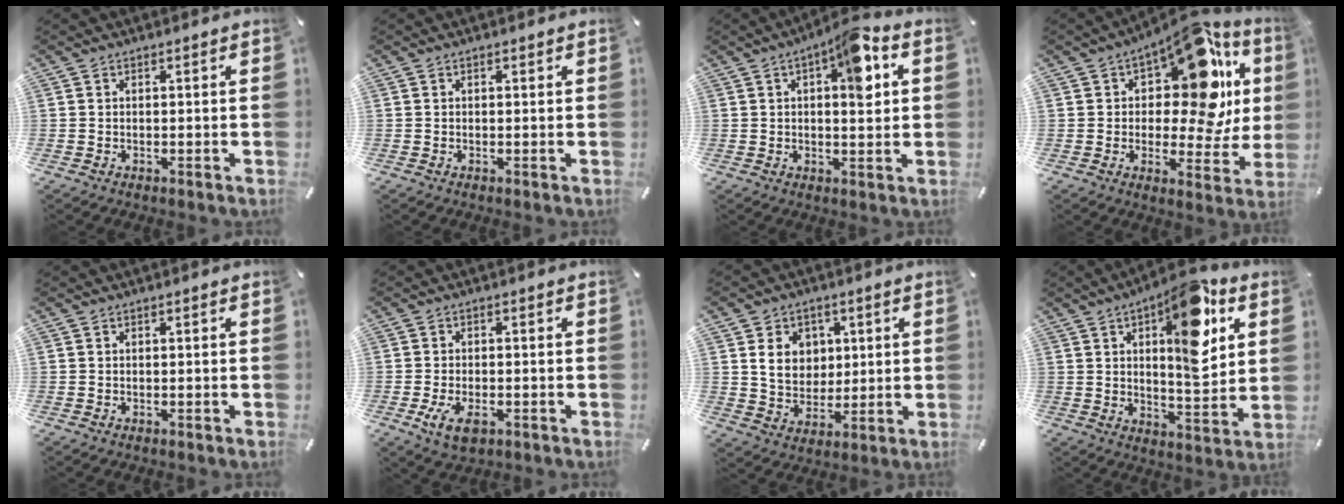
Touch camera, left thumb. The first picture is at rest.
{"total": 0.0}
{"total": 10.2, "force": [3.4, 4.2, 8.7], "torque": [-0.101, -0.018, 0.049]}
{"total": 20.6, "force": [8.6, 10.0, 15.9], "torque": [-0.208, -0.070, 0.141]}
{"total": 0.0}
{"total": 5.3, "force": [-1.9, 3.0, 3.8], "torque": [-0.079, -0.003, -0.038]}
{"total": 8.6, "force": [2.3, 7.5, 3.6], "torque": [-0.054, 0.002, 0.042]}
{"total": 16.9, "force": [7.2, 6.8, 13.6], "torque": [-0.184, -0.035, 0.112]}